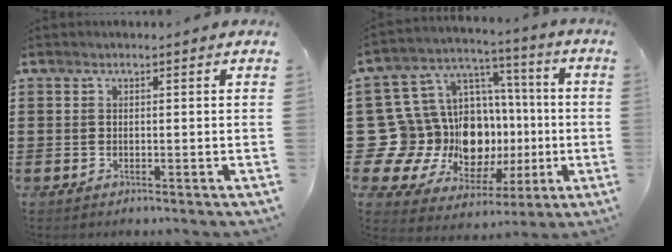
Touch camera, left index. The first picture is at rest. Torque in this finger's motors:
{"motor_torque": [1.92, 0.22, 0.58, 0.04]}